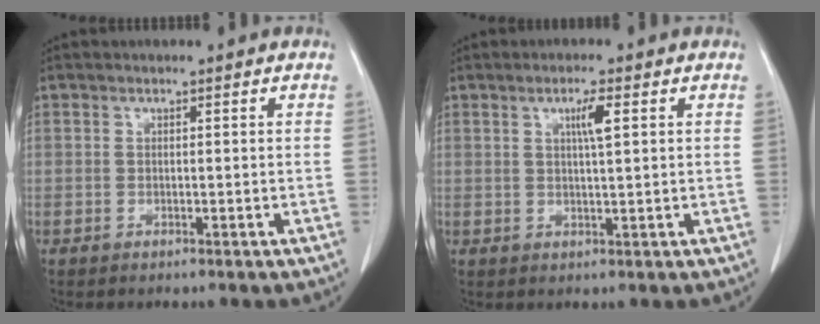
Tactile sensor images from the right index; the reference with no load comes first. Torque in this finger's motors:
{"motor_torque": [0.12, 0.11, 0.11, 0.05]}